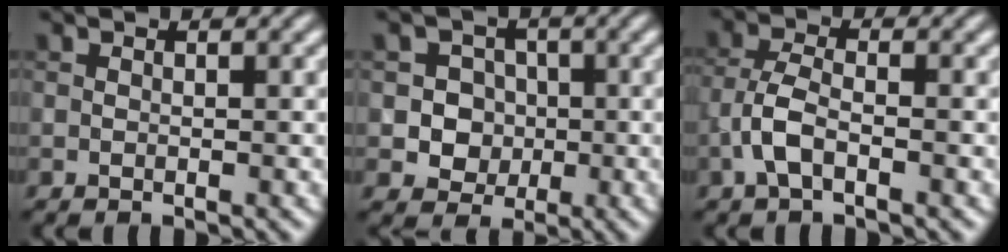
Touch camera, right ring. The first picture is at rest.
{"total": 3.8, "force": [-0.4, 3.6, 1.3], "torque": [0.002, 0.007, -0.024]}
{"total": 2.9, "force": [-1.4, 1.1, 2.4], "torque": [-0.054, 0.006, -0.037]}